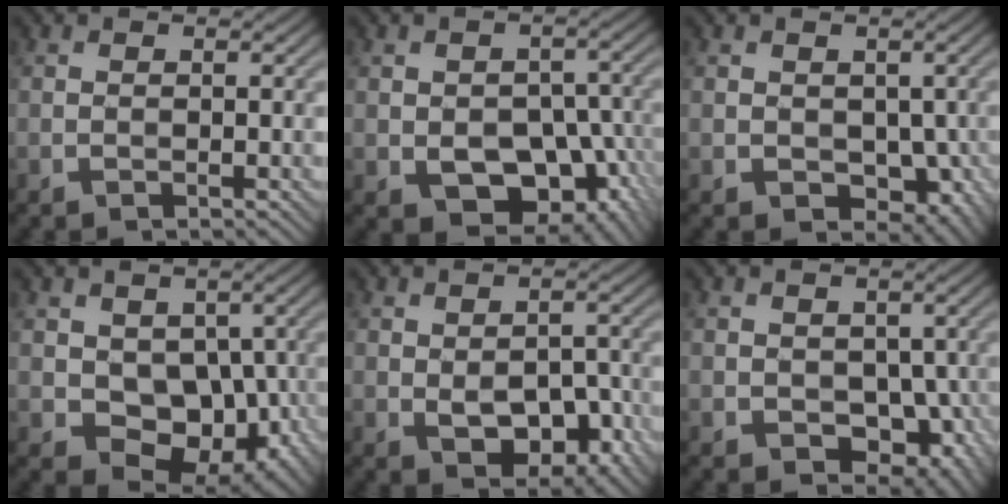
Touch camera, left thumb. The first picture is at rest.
{"total": 10.3, "force": [-3.5, 6.7, 7.0], "torque": [-0.109, -0.024, -0.039]}
{"total": 5.6, "force": [-0.7, 4.0, 3.8], "torque": [-0.064, -0.024, -0.006]}
{"total": 9.9, "force": [-0.3, 7.4, 6.5], "torque": [-0.098, -0.028, 0.003]}
{"total": 6.8, "force": [-1.9, 4.0, 5.2], "torque": [-0.082, -0.012, -0.022]}
{"total": 7.0, "force": [-1.7, 5.0, 4.6], "torque": [-0.073, -0.028, -0.016]}